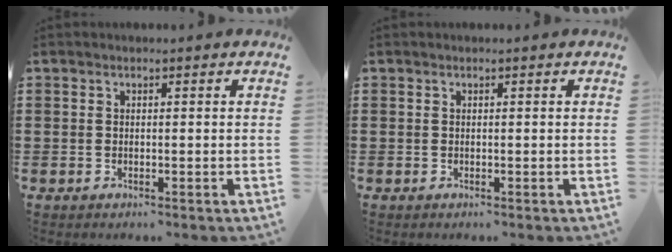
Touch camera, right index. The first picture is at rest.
{"total": 0.0}